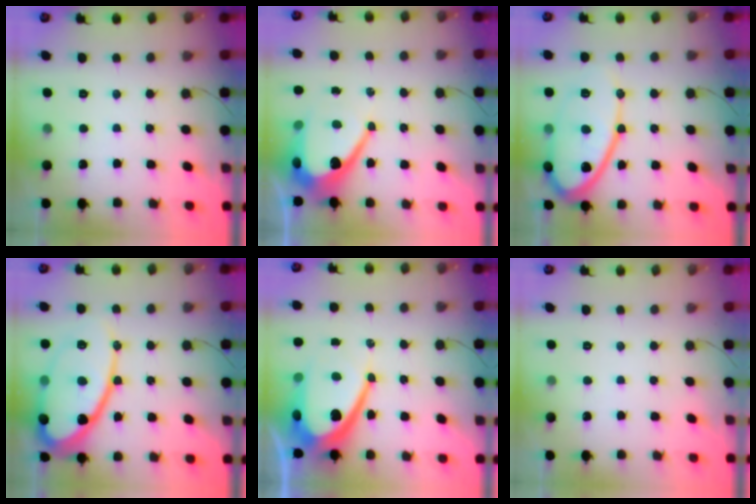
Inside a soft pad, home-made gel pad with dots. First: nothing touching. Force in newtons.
{"total": 12.6, "press": 12.6, "slide": 1.1}
{"total": 16.6, "press": 16.6, "slide": 1.3}
{"total": 22.7, "press": 22.6, "slide": 2.3}
{"total": 17.2, "press": 17.2, "slide": 1.5}
{"total": 0.0}